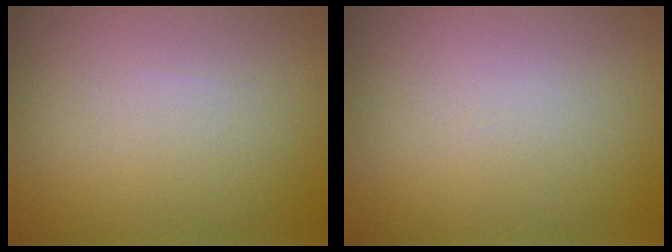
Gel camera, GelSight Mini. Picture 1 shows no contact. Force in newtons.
{"total": 0.0}